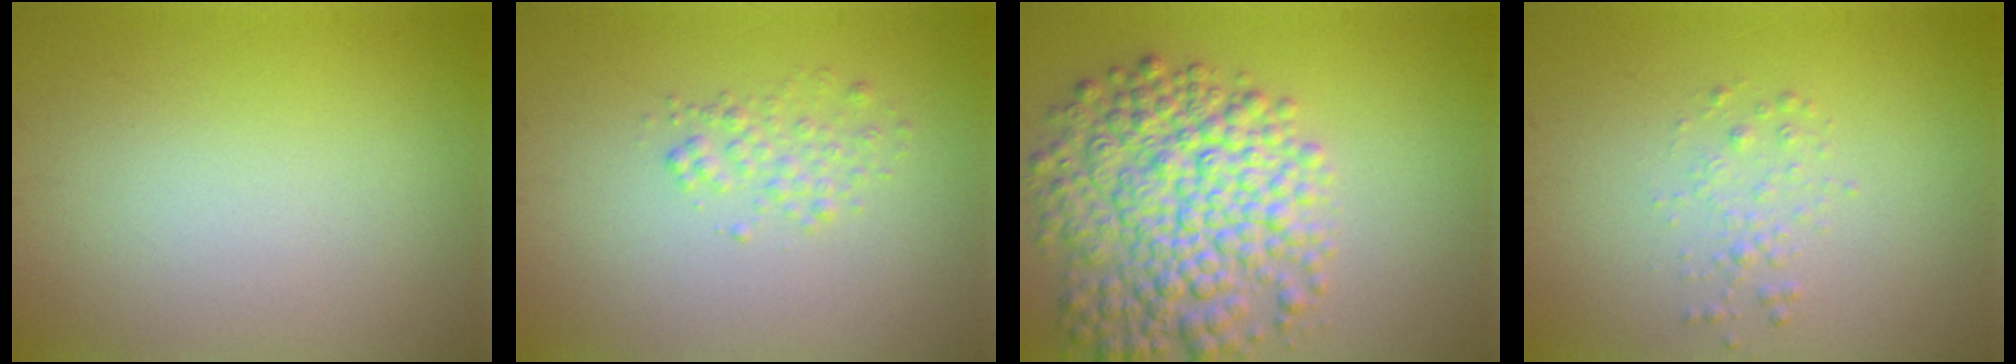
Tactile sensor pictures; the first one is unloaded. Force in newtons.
{"total": 1.6, "press": 1.6, "slide": 0.1}
{"total": 8.5, "press": 8.5, "slide": 0.3}
{"total": 1.2, "press": 1.2, "slide": 0.0}